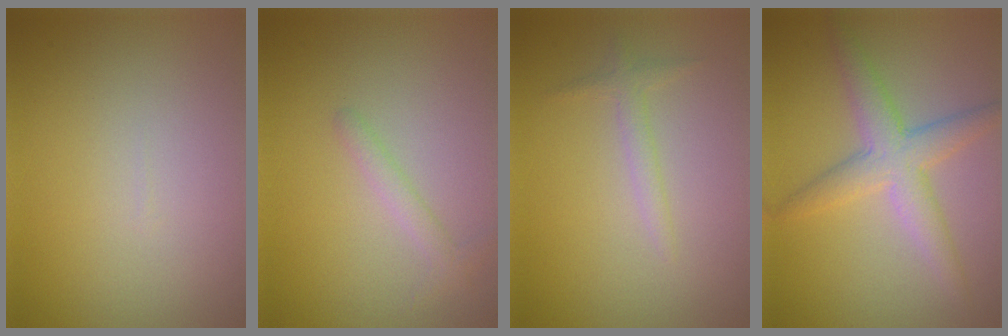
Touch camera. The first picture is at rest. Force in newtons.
{"total": 1.3, "press": 1.3, "slide": 0.1}
{"total": 1.3, "press": 1.3, "slide": 0.0}
{"total": 4.2, "press": 4.2, "slide": 0.1}